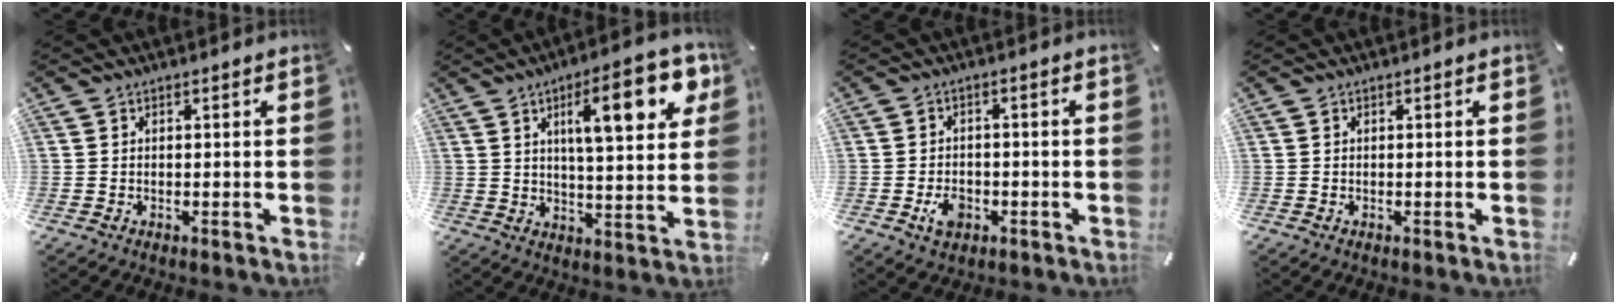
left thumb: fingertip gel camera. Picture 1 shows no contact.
{"total": 17.1, "force": [7.1, 5.3, 14.6], "torque": [-0.210, -0.022, 0.104]}
{"total": 5.0, "force": [-2.0, 3.5, 3.0], "torque": [-0.053, 0.002, -0.037]}
{"total": 0.0}